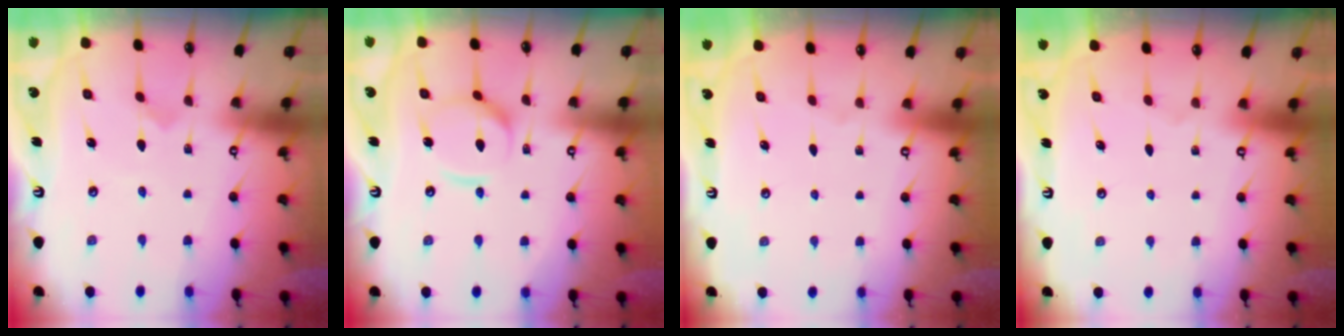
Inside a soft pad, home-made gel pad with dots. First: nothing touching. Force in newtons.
{"total": 9.3, "press": 9.3, "slide": 1.0}
{"total": 0.0}
{"total": 0.0}